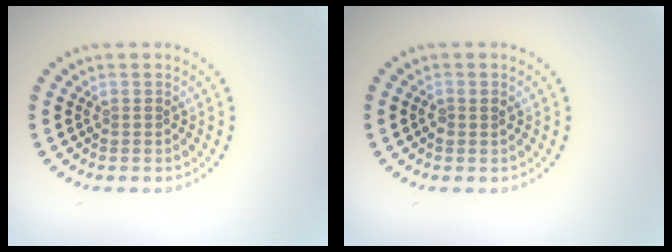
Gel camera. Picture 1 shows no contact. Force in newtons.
{"total": 0.9, "press": 0.8, "slide": 0.2}